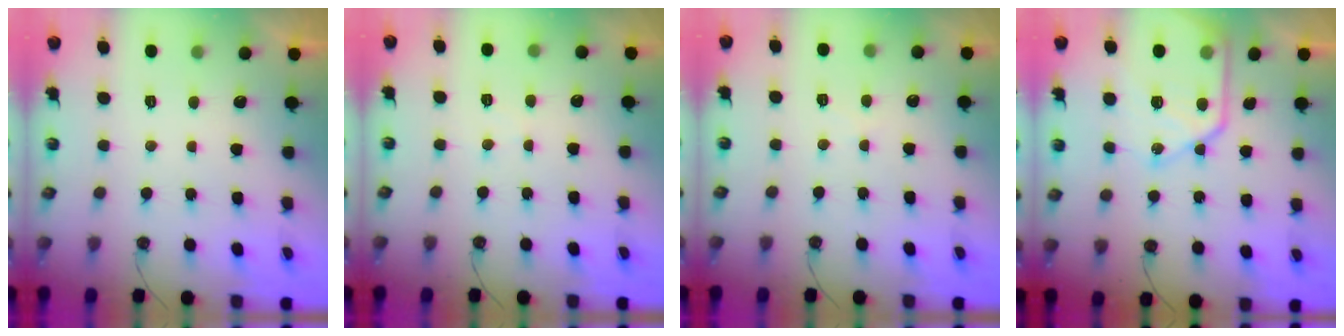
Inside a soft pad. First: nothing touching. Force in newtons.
{"total": 3.6, "press": 3.5, "slide": 0.5}
{"total": 4.7, "press": 4.6, "slide": 0.7}
{"total": 16.3, "press": 16.3, "slide": 1.5}